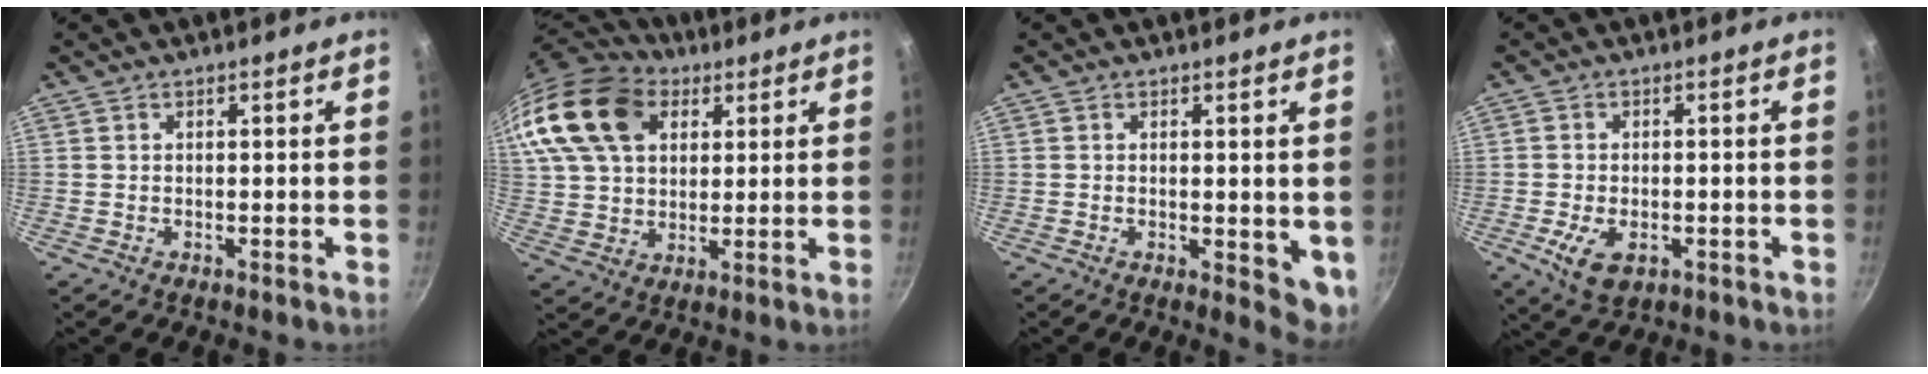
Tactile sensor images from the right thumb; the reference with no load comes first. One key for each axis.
{"total": 22.3, "fx": 9.0, "fy": 15.6, "fz": 13.2, "tx": -0.270, "ty": 0.014, "tz": 0.161}
{"total": 5.4, "fx": 0.0, "fy": 2.4, "fz": 4.8, "tx": -0.059, "ty": -0.014, "tz": 0.002}
{"total": 6.4, "fx": -2.0, "fy": 4.0, "fz": 4.6, "tx": -0.079, "ty": -0.001, "tz": -0.028}